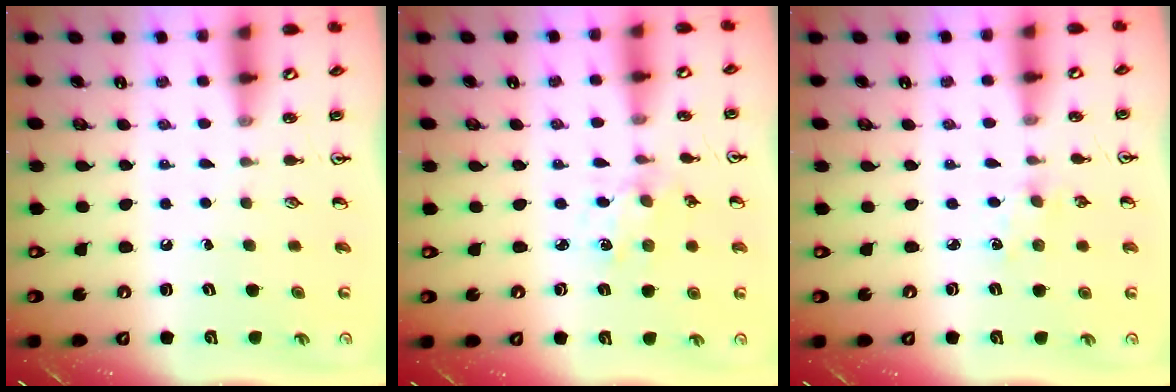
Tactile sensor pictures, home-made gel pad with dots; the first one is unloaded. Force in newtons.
{"total": 2.0, "press": 1.9, "slide": 0.4}
{"total": 1.4, "press": 1.3, "slide": 0.3}